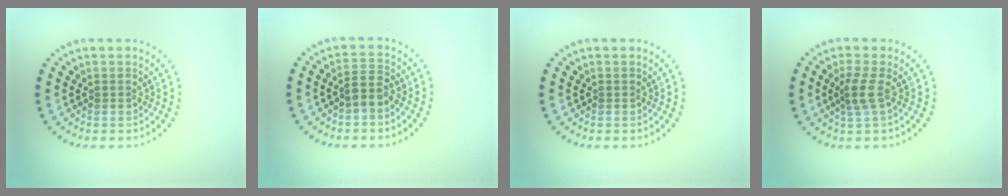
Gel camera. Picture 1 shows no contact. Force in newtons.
{"total": 2.0, "press": 1.8, "slide": 1.0}
{"total": 0.0}
{"total": 2.0, "press": 1.6, "slide": 1.2}